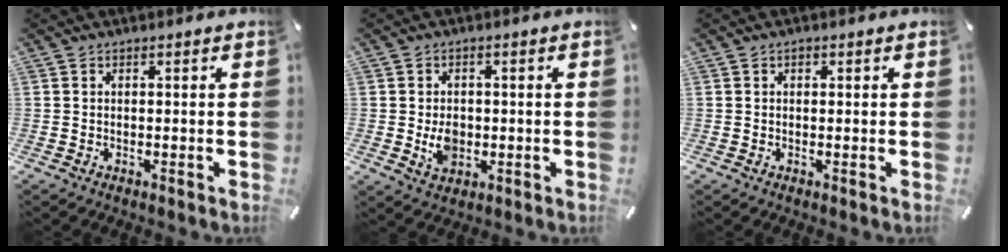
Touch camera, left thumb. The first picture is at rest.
{"total": 5.3, "force": [-0.7, 4.1, 3.3], "torque": [-0.063, -0.001, -0.012]}
{"total": 0.6, "force": [0.2, 0.5, 0.3], "torque": [-0.007, 0.002, 0.003]}